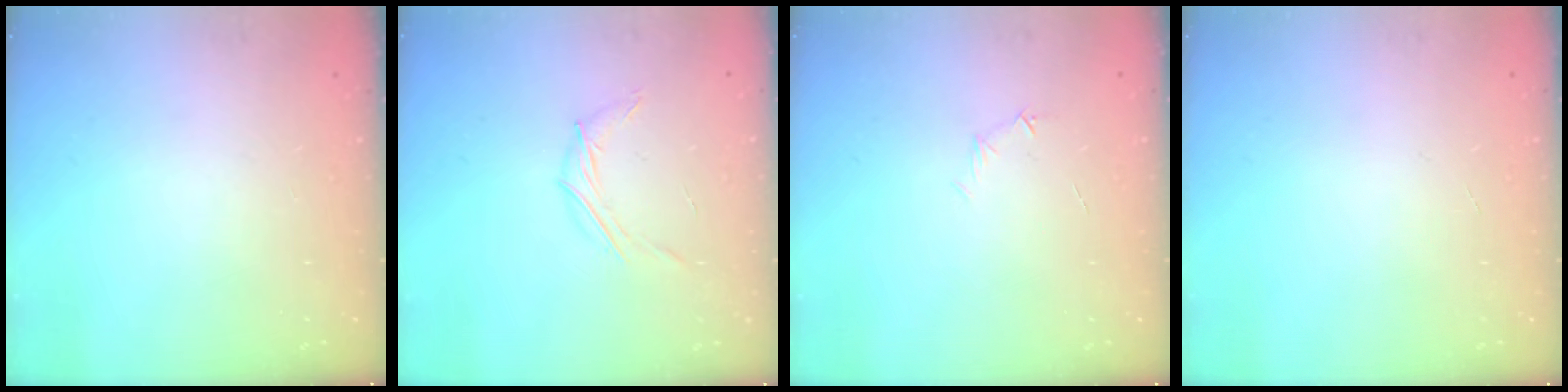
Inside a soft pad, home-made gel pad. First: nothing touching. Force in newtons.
{"total": 4.7, "press": 4.6, "slide": 0.9}
{"total": 4.1, "press": 3.9, "slide": 1.3}
{"total": 0.0}